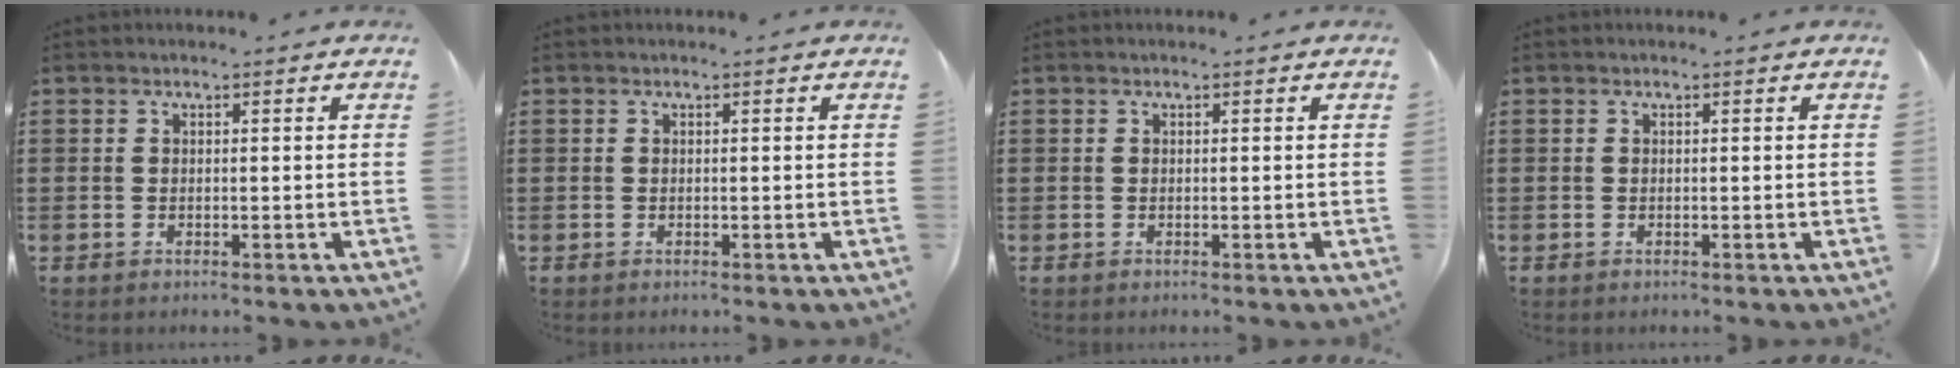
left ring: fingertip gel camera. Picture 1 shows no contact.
{"total": 0.0}
{"total": 0.0}
{"total": 0.0}